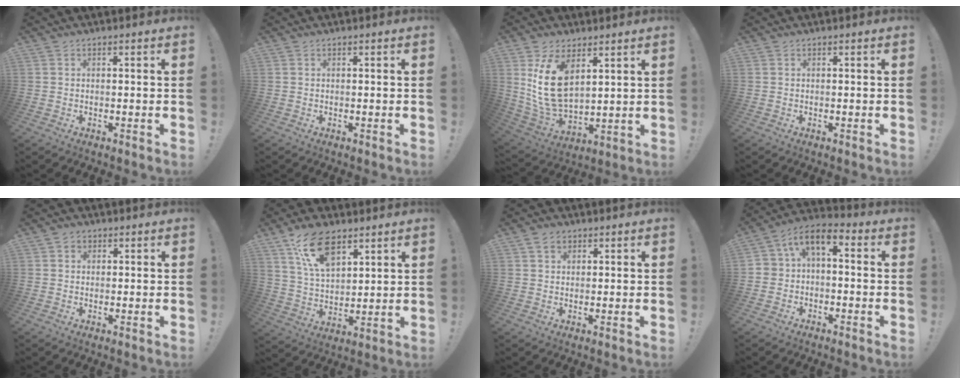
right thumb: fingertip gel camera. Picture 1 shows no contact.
{"total": 0.0}
{"total": 14.8, "force": [5.7, 9.0, 10.3], "torque": [-0.210, -0.033, 0.107]}
{"total": 0.0}
{"total": 1.7, "force": [0.7, 1.5, 0.5], "torque": [-0.011, 0.002, 0.011]}
{"total": 14.3, "force": [9.0, 7.2, 8.6], "torque": [-0.146, -0.035, 0.168]}
{"total": 3.1, "force": [1.6, 2.3, 1.4], "torque": [-0.025, 0.000, 0.030]}
{"total": 5.7, "force": [-0.9, 4.0, 4.0], "torque": [-0.077, 0.014, -0.013]}